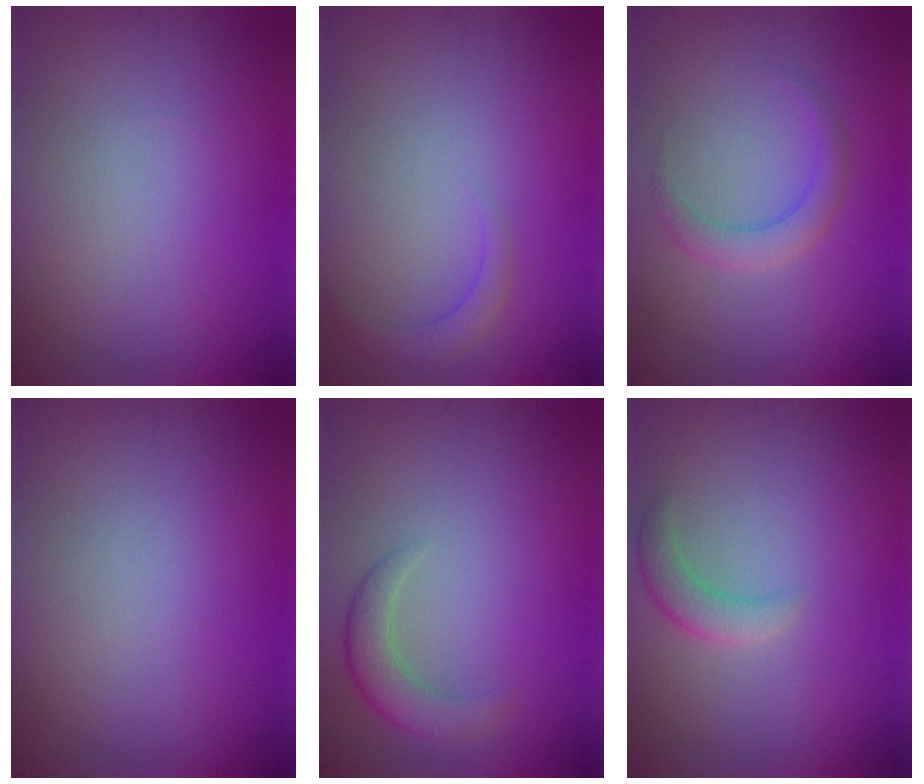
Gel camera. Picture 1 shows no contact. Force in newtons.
{"total": 1.7, "press": 1.7, "slide": 0.3}
{"total": 2.4, "press": 2.4, "slide": 0.0}
{"total": 0.0}
{"total": 3.0, "press": 3.0, "slide": 0.1}
{"total": 2.2, "press": 2.2, "slide": 0.1}